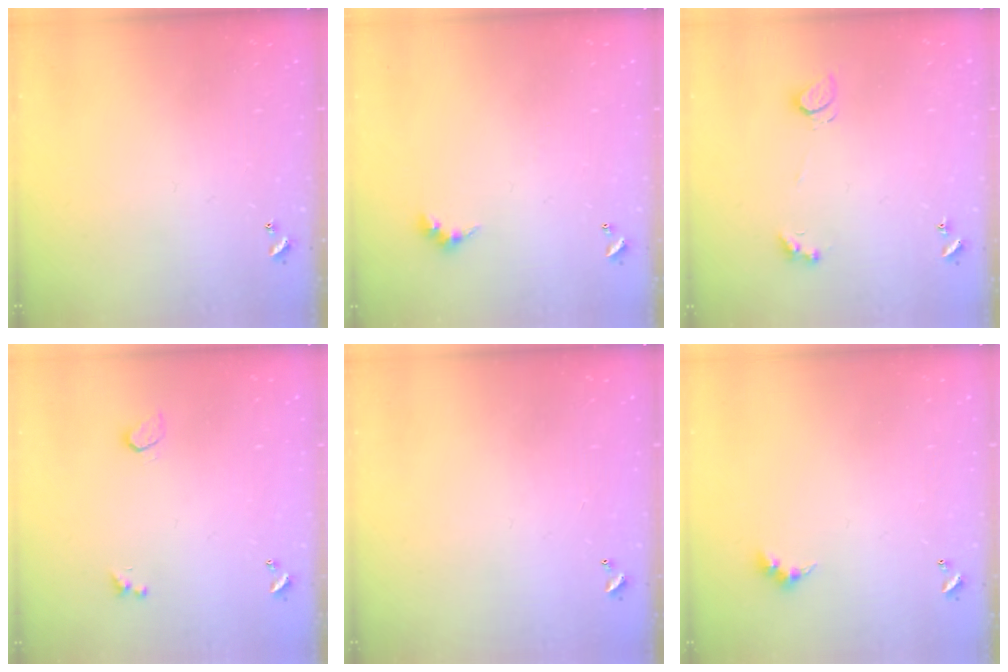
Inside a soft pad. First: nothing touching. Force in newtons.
{"total": 2.4, "press": 2.4, "slide": 0.5}
{"total": 2.4, "press": 2.3, "slide": 0.6}
{"total": 0.9, "press": 0.8, "slide": 0.4}
{"total": 3.0, "press": 3.0, "slide": 0.1}
{"total": 3.0, "press": 2.9, "slide": 0.5}